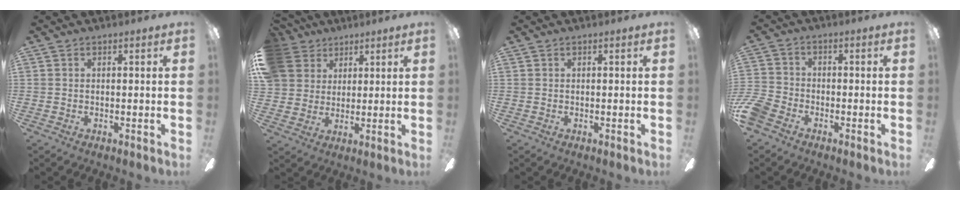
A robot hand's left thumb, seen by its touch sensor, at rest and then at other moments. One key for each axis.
{"total": 9.5, "fx": 5.3, "fy": 7.7, "fz": 1.6, "tx": -0.050, "ty": -0.020, "tz": 0.110}
{"total": 0.0}
{"total": 6.2, "fx": -3.9, "fy": 4.0, "fz": 2.7, "tx": -0.070, "ty": 0.017, "tz": -0.078}